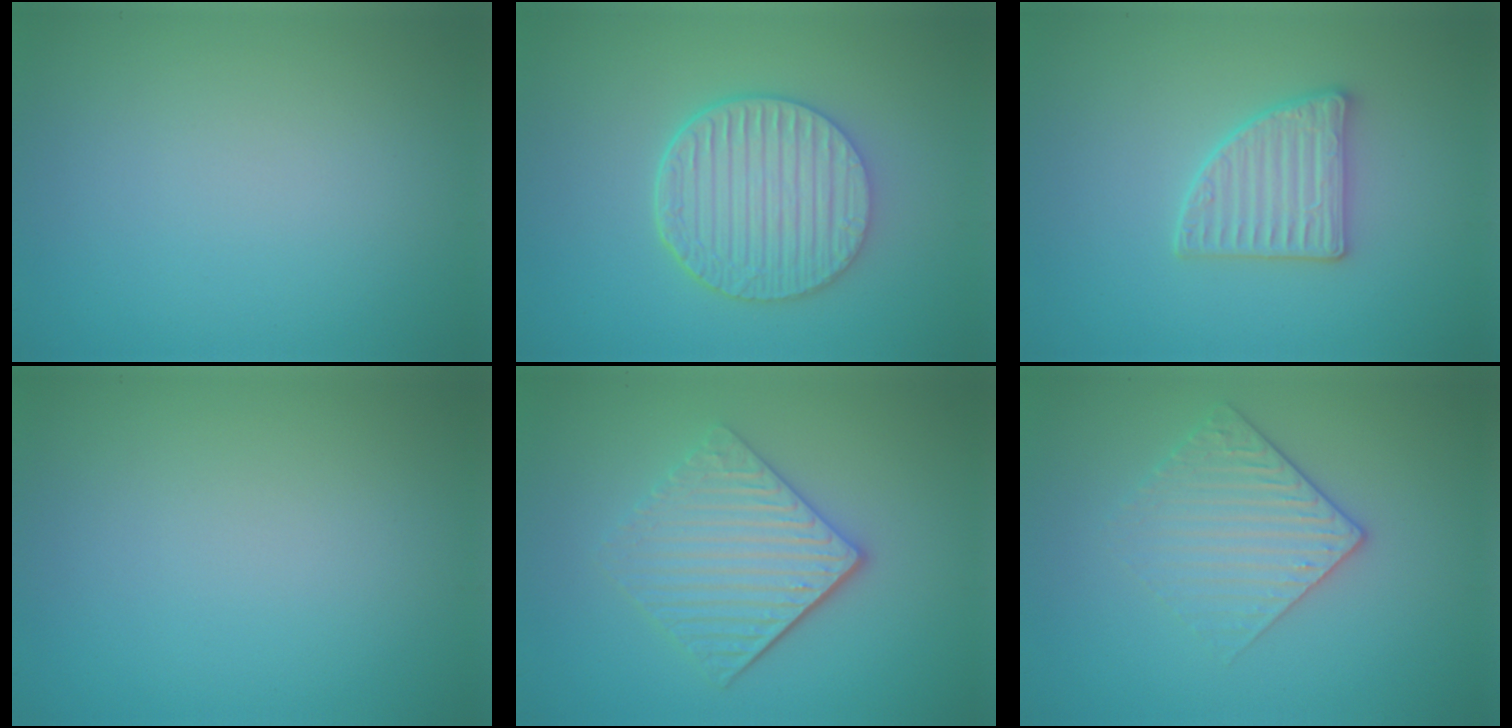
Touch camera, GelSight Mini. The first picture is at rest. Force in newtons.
{"total": 6.0, "press": 4.5, "slide": 4.0}
{"total": 3.1, "press": 3.0, "slide": 1.0}
{"total": 0.0}
{"total": 4.8, "press": 3.6, "slide": 3.2}
{"total": 2.9, "press": 2.6, "slide": 1.4}